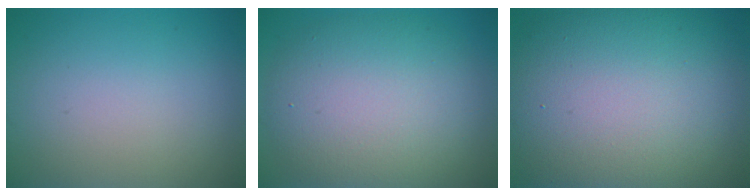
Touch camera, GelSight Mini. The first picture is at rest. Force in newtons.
{"total": 9.4, "press": 9.4, "slide": 0.8}
{"total": 13.3, "press": 13.2, "slide": 0.8}